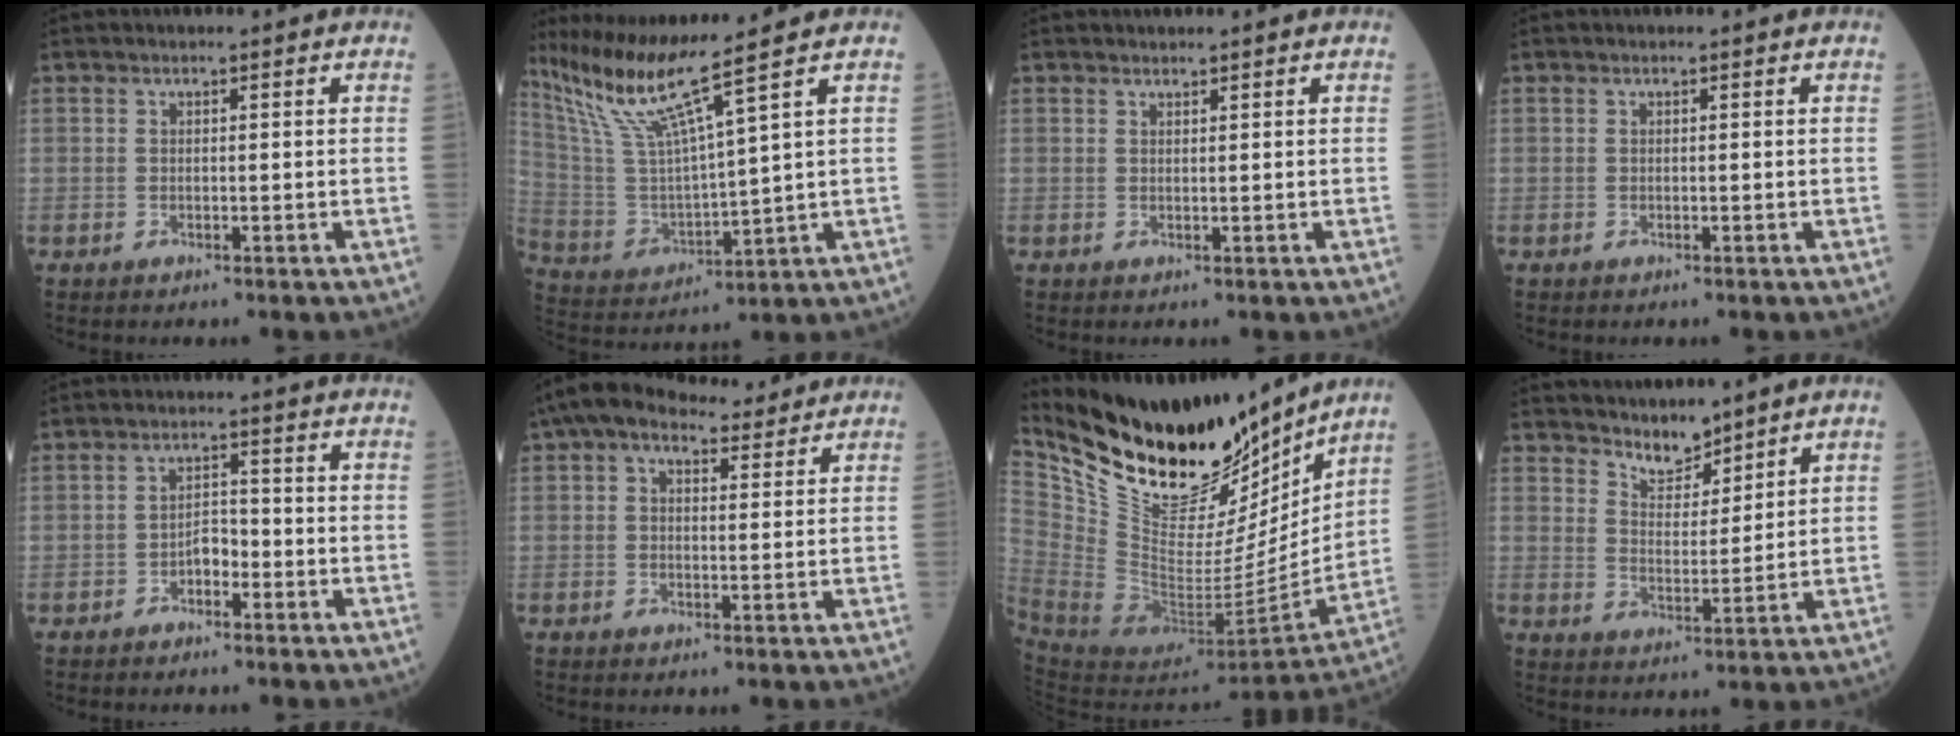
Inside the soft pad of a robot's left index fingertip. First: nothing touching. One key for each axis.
{"total": 12.1, "fx": 9.2, "fy": -2.2, "fz": 7.6, "tx": -0.154, "ty": -0.004, "tz": 0.188}
{"total": 0.9, "fx": 0.9, "fy": 0.0, "fz": 0.2, "tx": -0.004, "ty": 0.006, "tz": 0.017}
{"total": 0.0}
{"total": 2.6, "fx": -1.5, "fy": 1.3, "fz": 1.7, "tx": -0.022, "ty": 0.007, "tz": -0.031}
{"total": 8.1, "fx": 6.0, "fy": 3.6, "fz": 4.0, "tx": -0.074, "ty": 0.042, "tz": 0.097}
{"total": 26.8, "fx": 22.4, "fy": 8.7, "fz": 11.9, "tx": -0.226, "ty": -0.033, "tz": 0.372}
{"total": 5.1, "fx": 4.8, "fy": 1.4, "fz": 1.3, "tx": -0.030, "ty": 0.004, "tz": 0.092}